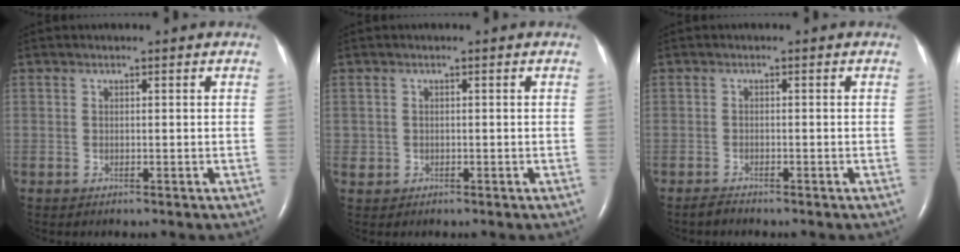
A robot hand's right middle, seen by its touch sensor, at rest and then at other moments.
{"total": 0.9, "force": [-0.1, 0.9, 0.1], "torque": [0.000, 0.003, -0.001]}
{"total": 1.0, "force": [-1.0, 0.1, 0.2], "torque": [-0.010, -0.003, -0.017]}